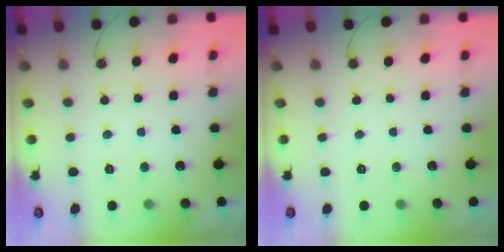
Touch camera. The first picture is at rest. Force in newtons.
{"total": 0.0}